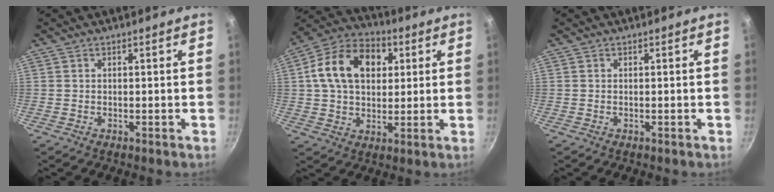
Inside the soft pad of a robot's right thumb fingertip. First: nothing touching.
{"total": 15.8, "force": [3.9, 11.1, 10.6], "torque": [-0.158, 0.016, 0.050]}
{"total": 0.0}